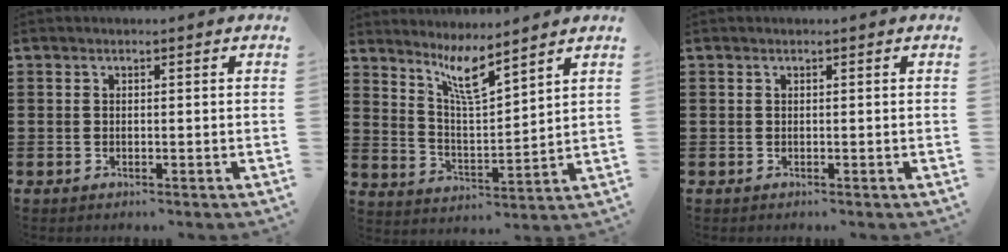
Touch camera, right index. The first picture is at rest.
{"total": 6.8, "force": [5.3, 0.9, 4.3], "torque": [-0.092, -0.021, 0.091]}
{"total": 0.0}